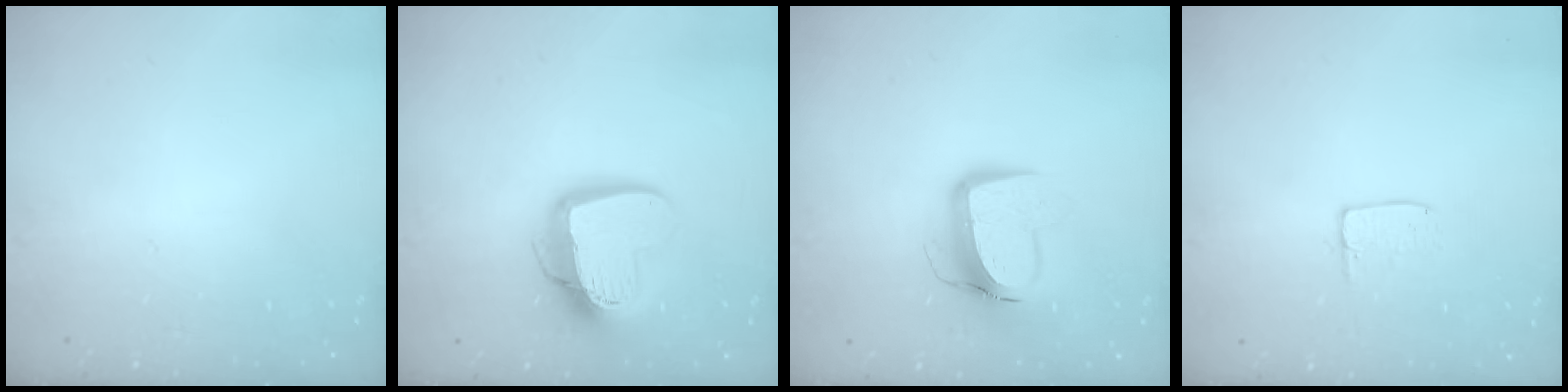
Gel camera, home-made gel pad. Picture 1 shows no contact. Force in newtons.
{"total": 14.9, "press": 14.8, "slide": 1.5}
{"total": 10.2, "press": 10.2, "slide": 1.0}
{"total": 5.2, "press": 5.2, "slide": 0.4}